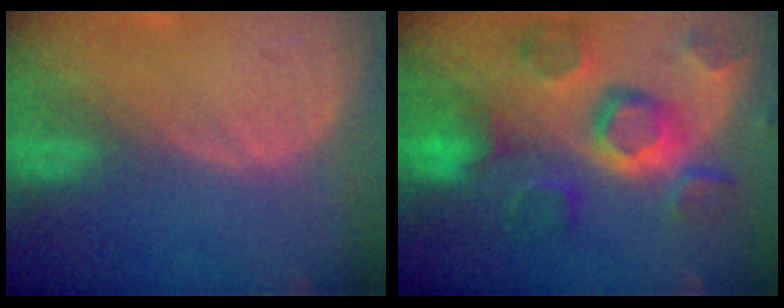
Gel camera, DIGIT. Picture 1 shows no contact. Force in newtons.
{"total": 11.3, "press": 10.0, "slide": 5.2}